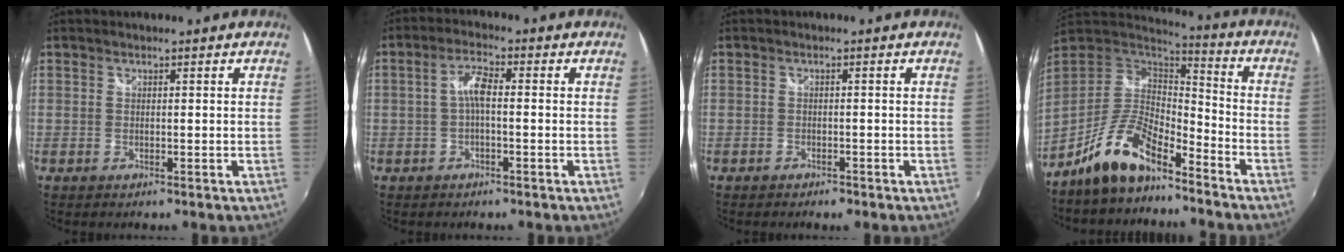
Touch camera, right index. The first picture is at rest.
{"total": 3.8, "force": [-0.6, 1.0, 3.6], "torque": [-0.075, 0.012, -0.012]}
{"total": 1.9, "force": [-1.5, 0.9, 0.6], "torque": [-0.018, -0.007, -0.025]}
{"total": 13.2, "force": [-9.7, 4.1, 7.9], "torque": [-0.173, 0.003, -0.185]}